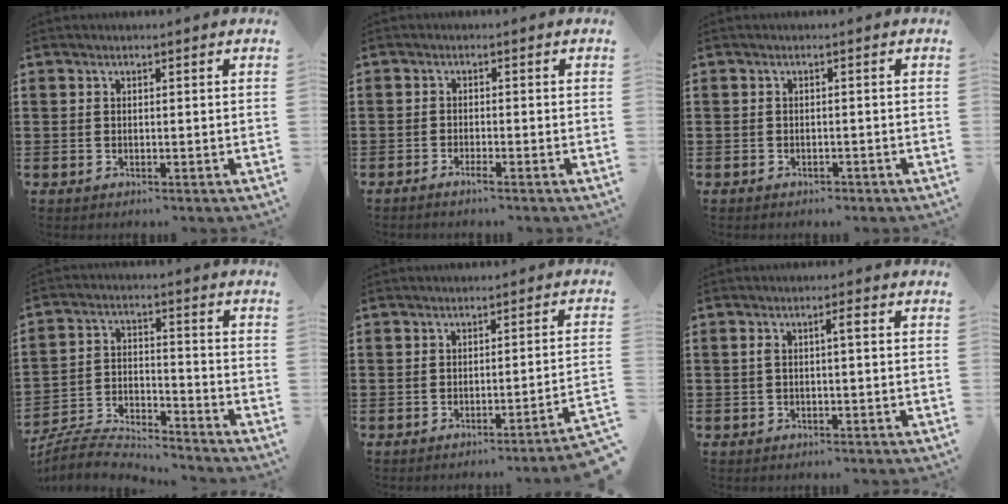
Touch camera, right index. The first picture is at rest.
{"total": 1.3, "force": [-1.2, 0.0, 0.6], "torque": [-0.012, -0.003, -0.022]}
{"total": 1.1, "force": [-1.0, 0.3, 0.0], "torque": [-0.004, 0.003, -0.023]}
{"total": 5.6, "force": [-5.5, 0.5, 1.0], "torque": [-0.039, -0.005, -0.114]}
{"total": 2.6, "force": [-2.1, -0.6, 1.4], "torque": [-0.026, -0.007, -0.044]}
{"total": 2.1, "force": [0.0, 0.3, 2.1], "torque": [-0.032, 0.001, -0.005]}